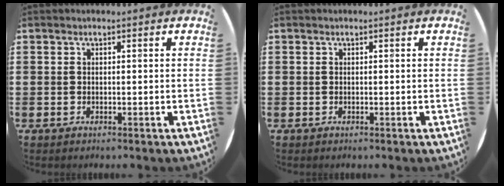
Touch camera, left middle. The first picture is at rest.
{"total": 0.0}